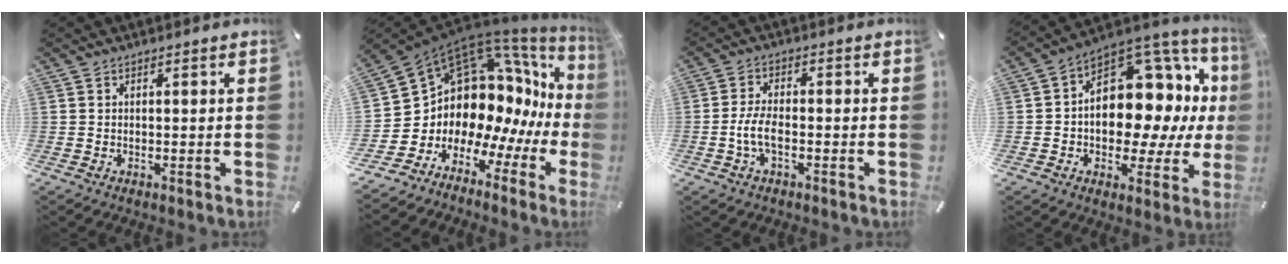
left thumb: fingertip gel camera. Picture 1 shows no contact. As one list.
[{"total": 11.8, "force": [4.1, 9.7, 5.5], "torque": [-0.114, -0.095, 0.091]}, {"total": 5.6, "force": [-1.7, 2.5, 4.7], "torque": [-0.106, 0.003, -0.035]}, {"total": 14.0, "force": [2.4, 10.4, 9.1], "torque": [-0.114, -0.051, 0.043]}]